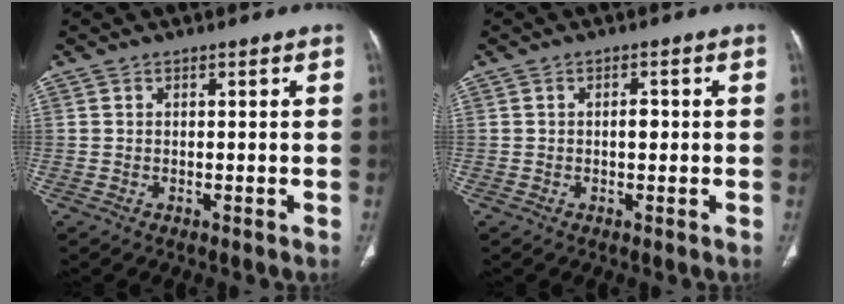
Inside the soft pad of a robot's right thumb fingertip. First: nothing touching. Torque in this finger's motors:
{"motor_torque": [0.40, 0.72, 0.72, -0.14, -0.01]}